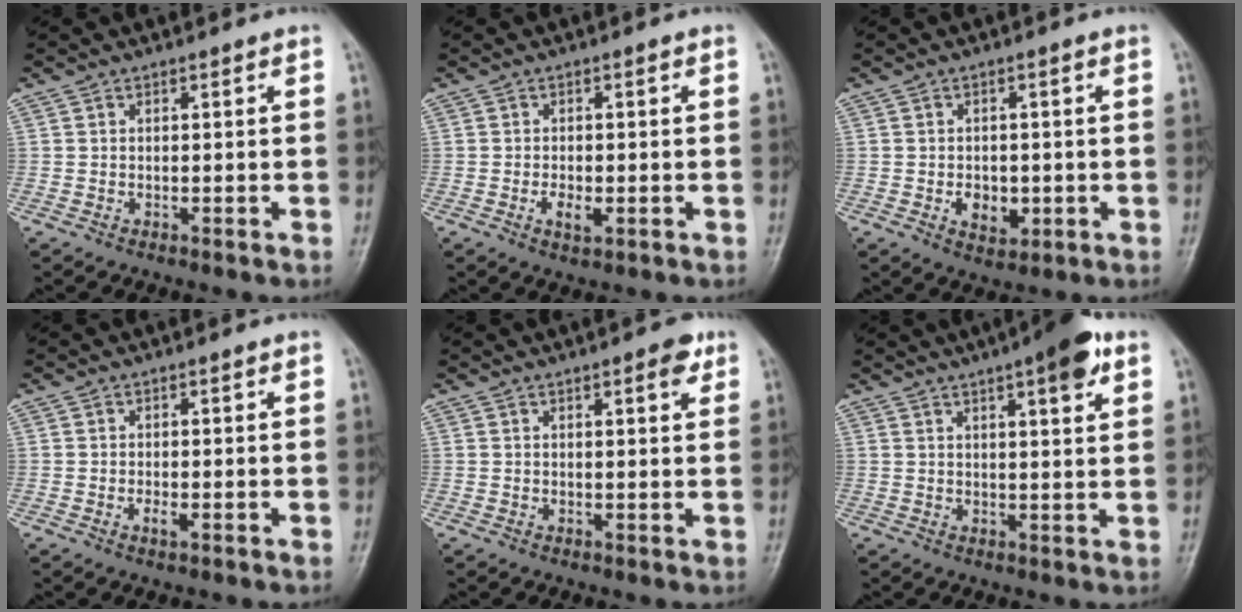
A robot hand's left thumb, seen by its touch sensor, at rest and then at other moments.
{"total": 3.0, "force": [-0.8, 1.4, 2.5], "torque": [-0.044, -0.003, -0.013]}
{"total": 4.8, "force": [-1.0, 3.4, 3.3], "torque": [-0.036, -0.001, -0.008]}
{"total": 1.7, "force": [-0.3, 0.6, 1.6], "torque": [-0.028, 0.000, -0.005]}
{"total": 3.5, "force": [1.9, 1.1, 2.7], "torque": [-0.028, -0.006, 0.021]}
{"total": 8.7, "force": [4.7, 2.1, 7.0], "torque": [-0.088, -0.012, 0.061]}